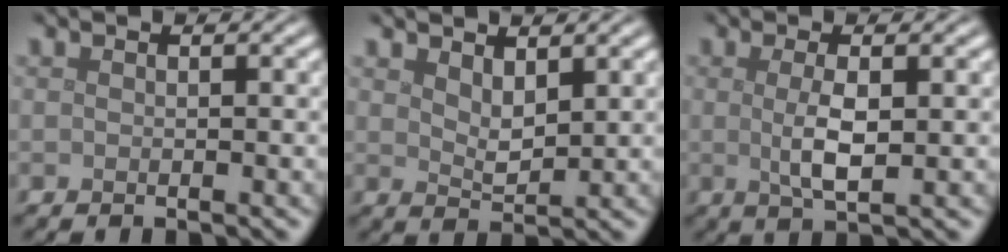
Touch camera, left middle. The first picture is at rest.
{"total": 2.3, "force": [1.6, 0.9, 1.4], "torque": [-0.029, -0.007, 0.033]}
{"total": 2.9, "force": [0.1, 0.7, 2.9], "torque": [-0.058, -0.002, 0.004]}